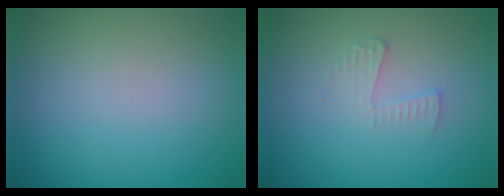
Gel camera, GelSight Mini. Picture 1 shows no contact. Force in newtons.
{"total": 1.4, "press": 1.4, "slide": 0.1}